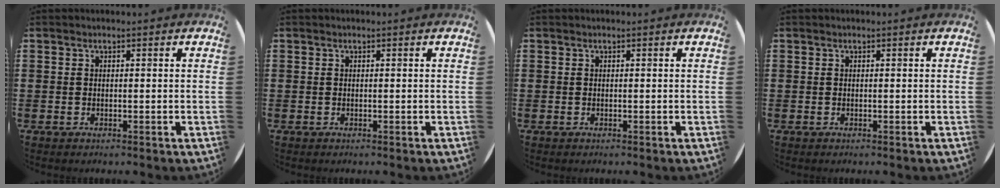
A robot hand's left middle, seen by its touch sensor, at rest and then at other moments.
{"total": 0.0}
{"total": 0.0}
{"total": 0.0}